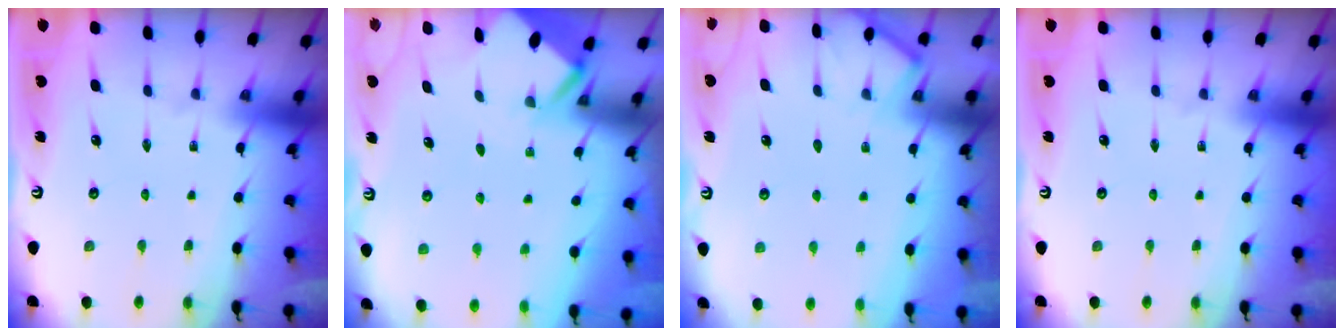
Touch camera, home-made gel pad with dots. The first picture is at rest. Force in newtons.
{"total": 2.7, "press": 2.7, "slide": 0.1}
{"total": 4.7, "press": 4.7, "slide": 0.6}
{"total": 0.0}